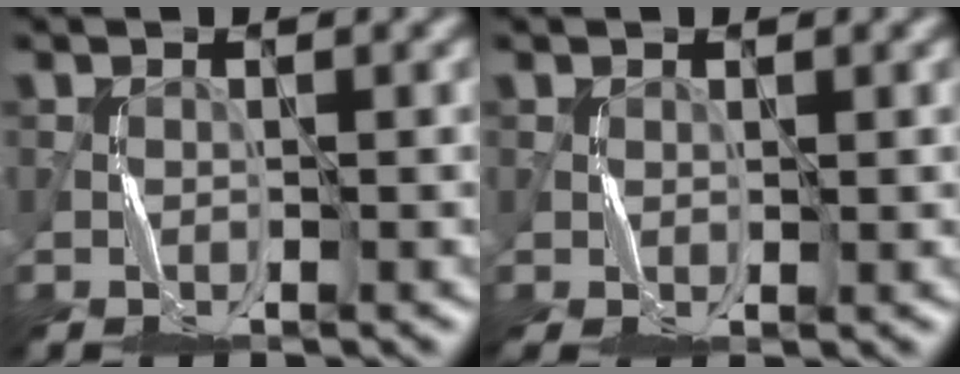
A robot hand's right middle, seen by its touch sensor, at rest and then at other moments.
{"total": 1.0, "force": [0.4, 0.4, 0.9], "torque": [-0.023, -0.001, 0.010]}